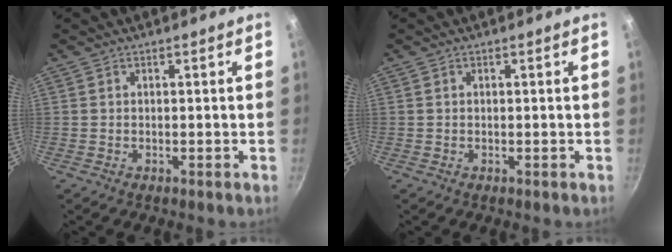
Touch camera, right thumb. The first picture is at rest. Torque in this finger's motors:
{"motor_torque": [-0.39, 0.08, -0.05, 0.20, -0.02]}